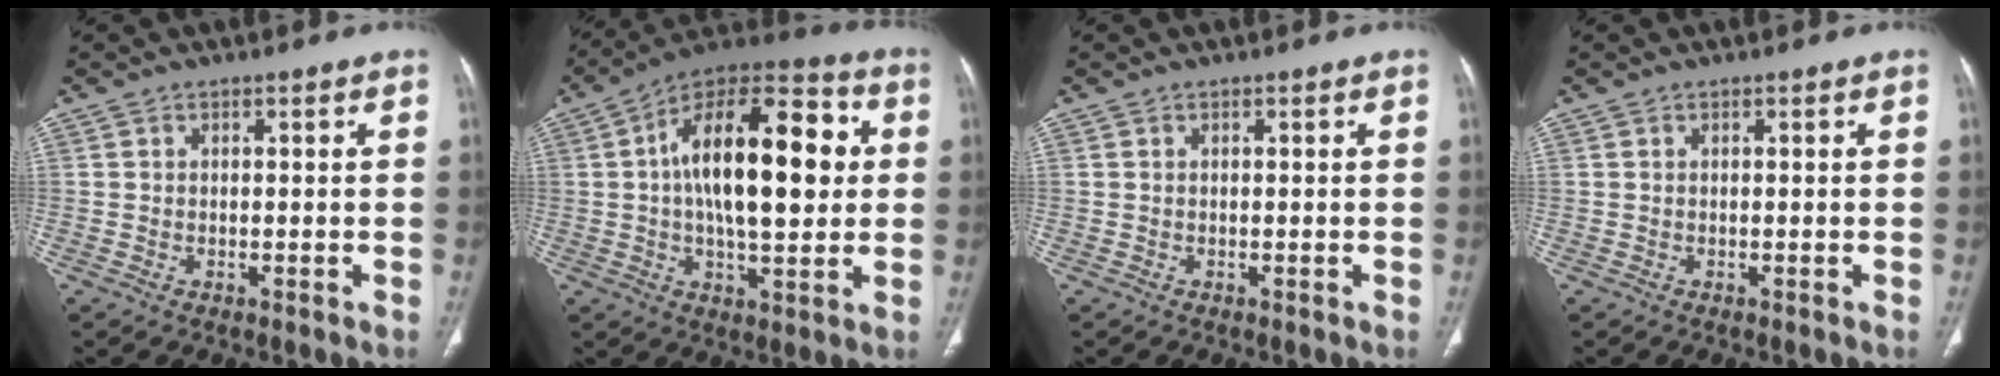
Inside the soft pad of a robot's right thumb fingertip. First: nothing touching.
{"total": 22.9, "force": [2.8, 10.4, 20.3], "torque": [-0.298, 0.027, 0.033]}
{"total": 0.0}
{"total": 0.0}